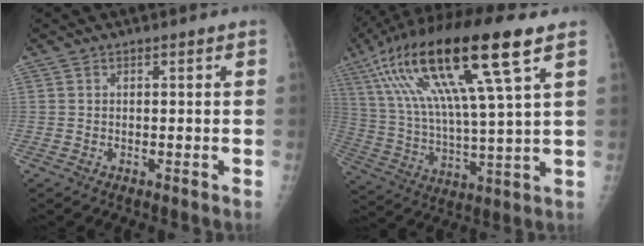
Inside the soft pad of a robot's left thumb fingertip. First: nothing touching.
{"total": 23.9, "force": [11.0, 4.1, 20.8], "torque": [-0.410, -0.008, 0.197]}